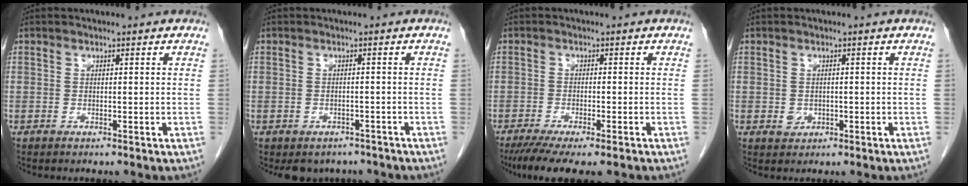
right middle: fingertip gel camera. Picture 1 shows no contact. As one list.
[{"total": 4.6, "force": [-3.9, 2.5, 0.4], "torque": [0.006, 0.011, -0.047]}, {"total": 9.8, "force": [-7.5, 1.8, 6.0], "torque": [-0.087, -0.018, -0.116]}, {"total": 1.5, "force": [-0.3, 1.4, 0.6], "torque": [-0.011, 0.003, 0.001]}]